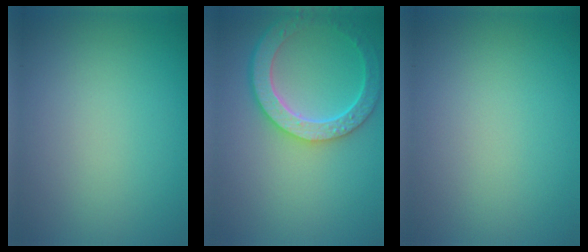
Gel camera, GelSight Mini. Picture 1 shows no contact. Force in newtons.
{"total": 5.8, "press": 4.7, "slide": 3.4}
{"total": 0.0}